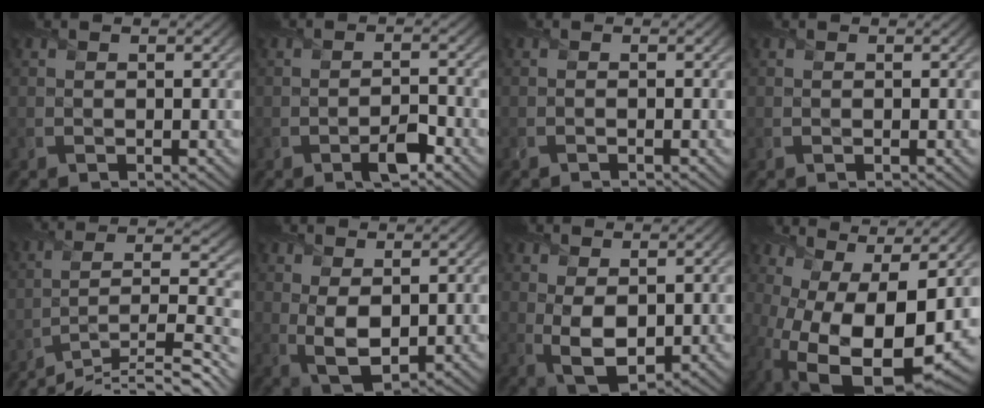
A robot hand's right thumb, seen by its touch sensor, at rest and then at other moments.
{"total": 3.1, "force": [-1.8, 1.1, 2.3], "torque": [-0.040, 0.001, -0.034]}
{"total": 0.7, "force": [-0.3, 0.1, 0.6], "torque": [-0.007, 0.000, -0.011]}
{"total": 0.0}
{"total": 14.1, "force": [-10.9, 2.7, 8.6], "torque": [-0.137, 0.010, -0.170]}
{"total": 5.0, "force": [1.0, 2.6, 4.1], "torque": [-0.099, -0.005, 0.025]}
{"total": 5.3, "force": [0.7, 2.9, 4.3], "torque": [-0.102, -0.005, 0.019]}
{"total": 17.4, "force": [-1.7, 8.3, 15.3], "torque": [-0.259, -0.047, 0.005]}